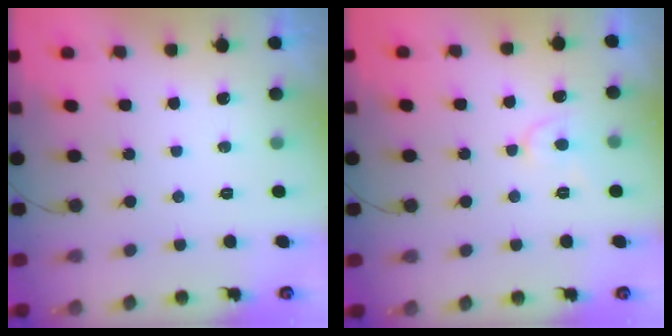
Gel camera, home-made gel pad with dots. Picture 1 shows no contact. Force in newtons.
{"total": 6.0, "press": 6.0, "slide": 0.6}